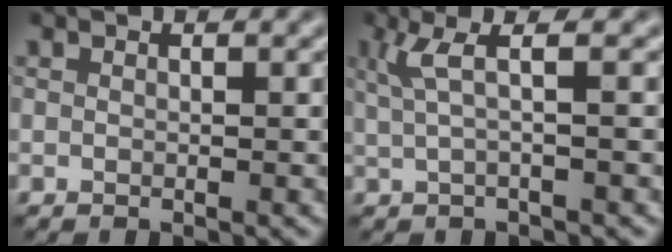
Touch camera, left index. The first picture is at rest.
{"total": 3.0, "force": [0.9, 0.6, 2.8], "torque": [-0.052, 0.003, 0.020]}